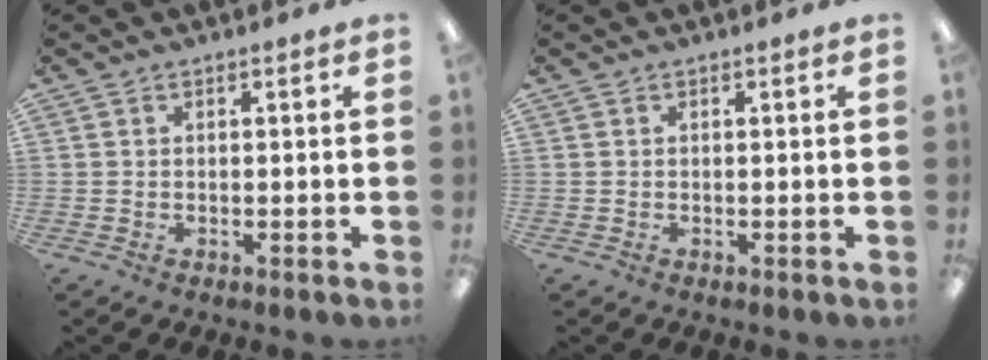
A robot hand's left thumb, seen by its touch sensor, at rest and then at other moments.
{"total": 0.0}